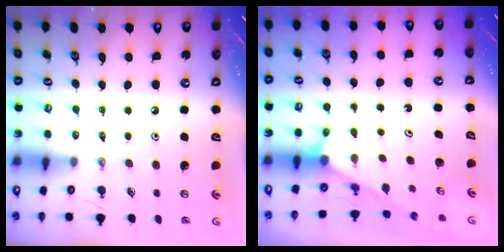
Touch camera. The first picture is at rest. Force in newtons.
{"total": 2.7, "press": 2.7, "slide": 0.2}